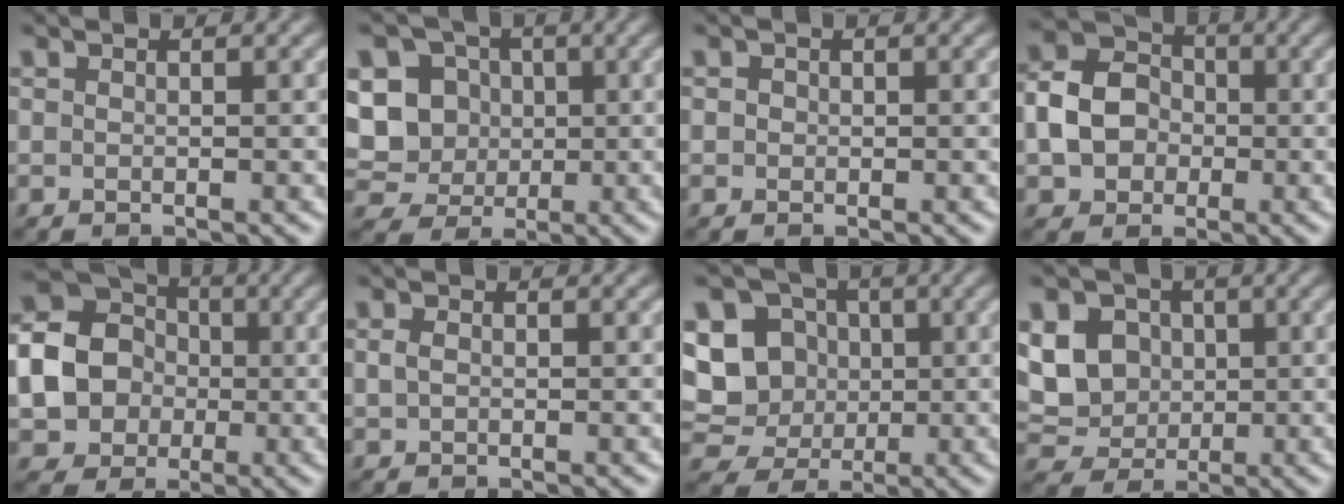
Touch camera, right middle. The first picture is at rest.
{"total": 10.5, "force": [1.8, 9.6, 4.1], "torque": [-0.111, 0.025, 0.030]}
{"total": 0.5, "force": [0.1, 0.5, 0.1], "torque": [0.000, -0.002, -0.001]}
{"total": 5.6, "force": [-0.8, 4.7, 2.9], "torque": [-0.058, 0.011, -0.025]}
{"total": 11.3, "force": [-0.5, 10.1, 5.1], "torque": [-0.129, 0.013, -0.035]}
{"total": 0.8, "force": [0.1, 0.6, 0.5], "torque": [-0.013, 0.001, 0.001]}
{"total": 11.5, "force": [2.0, 10.4, 4.4], "torque": [-0.121, 0.032, 0.029]}
{"total": 7.9, "force": [1.6, 6.6, 4.1], "torque": [-0.090, 0.025, 0.018]}